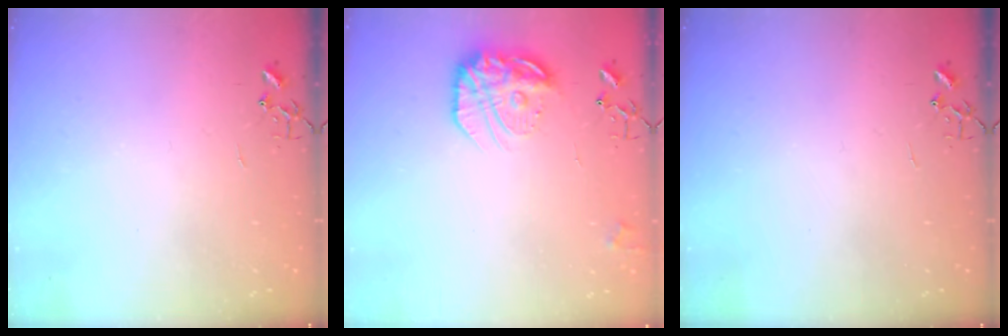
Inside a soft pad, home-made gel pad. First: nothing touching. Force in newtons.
{"total": 17.1, "press": 17.0, "slide": 1.2}
{"total": 0.0}